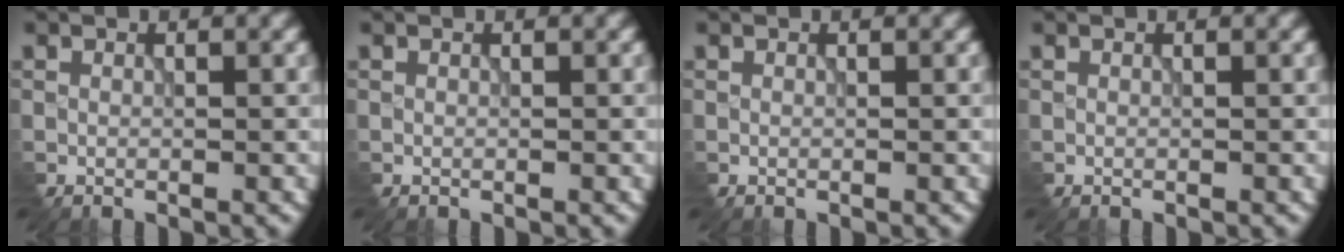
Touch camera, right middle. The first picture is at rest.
{"total": 0.0}
{"total": 0.0}
{"total": 0.0}